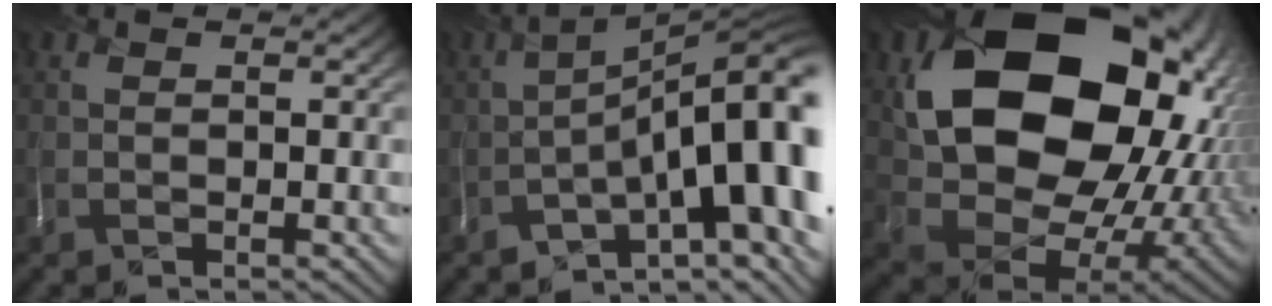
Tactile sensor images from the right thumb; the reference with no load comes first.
{"total": 15.9, "force": [-4.0, 5.9, 14.2], "torque": [-0.178, -0.005, -0.053]}
{"total": 19.7, "force": [5.3, 15.0, 11.7], "torque": [-0.245, -0.039, 0.155]}